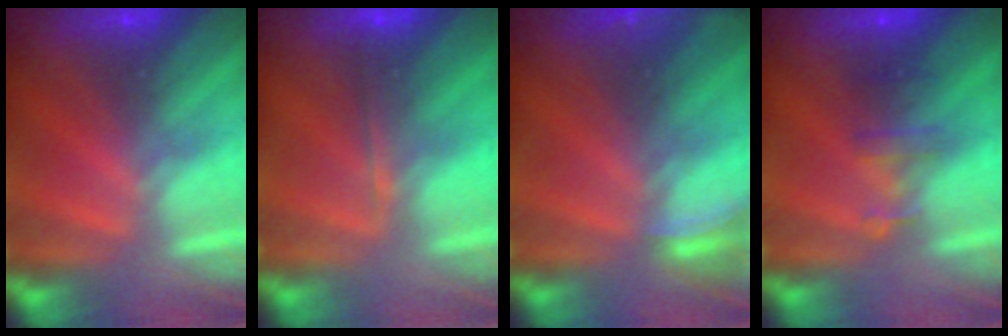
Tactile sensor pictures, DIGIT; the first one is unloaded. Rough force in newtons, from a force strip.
{"total": 1.9}
{"total": 2.8}
{"total": 2.8}